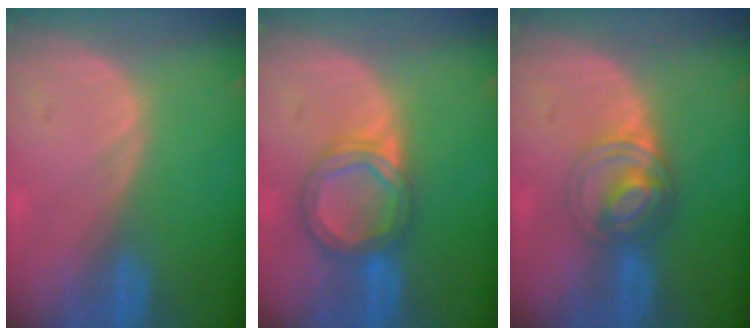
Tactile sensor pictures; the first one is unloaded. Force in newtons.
{"total": 6.3, "press": 5.8, "slide": 2.3}
{"total": 6.1, "press": 5.4, "slide": 2.8}